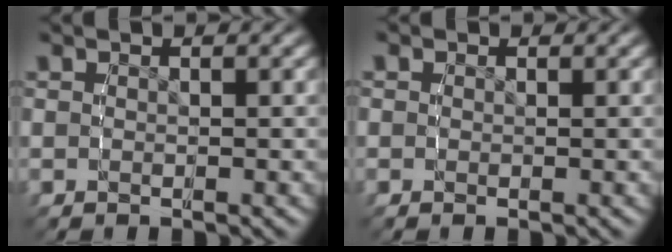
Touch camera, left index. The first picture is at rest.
{"total": 0.7, "force": [0.0, 0.7, 0.0], "torque": [0.008, -0.009, 0.001]}